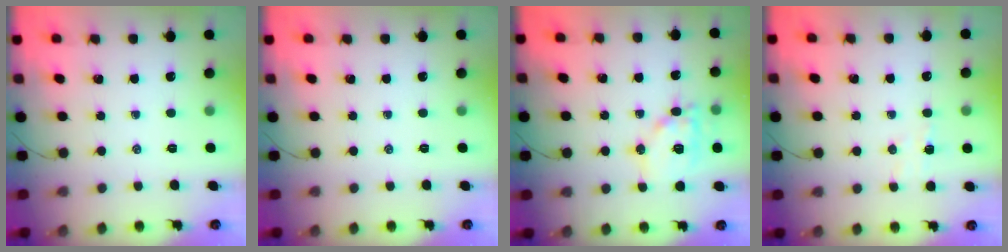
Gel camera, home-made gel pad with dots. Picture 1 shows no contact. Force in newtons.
{"total": 0.0}
{"total": 12.2, "press": 12.1, "slide": 1.4}
{"total": 5.7, "press": 5.7, "slide": 0.9}